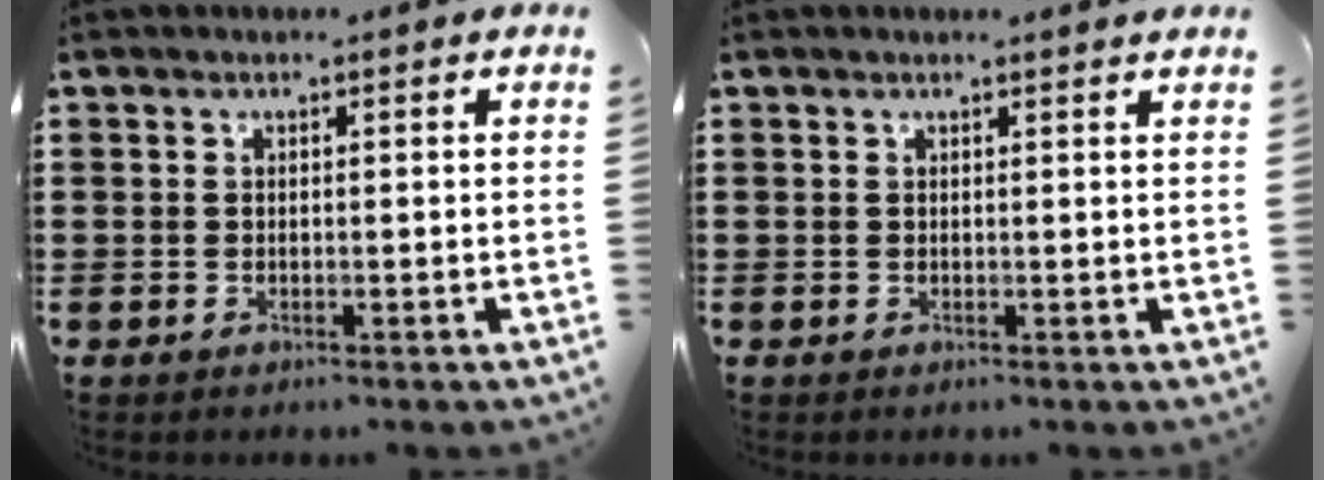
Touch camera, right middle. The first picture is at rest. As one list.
[{"total": 0.6, "force": [0.6, 0.0, 0.1], "torque": [0.005, -0.006, 0.011]}]